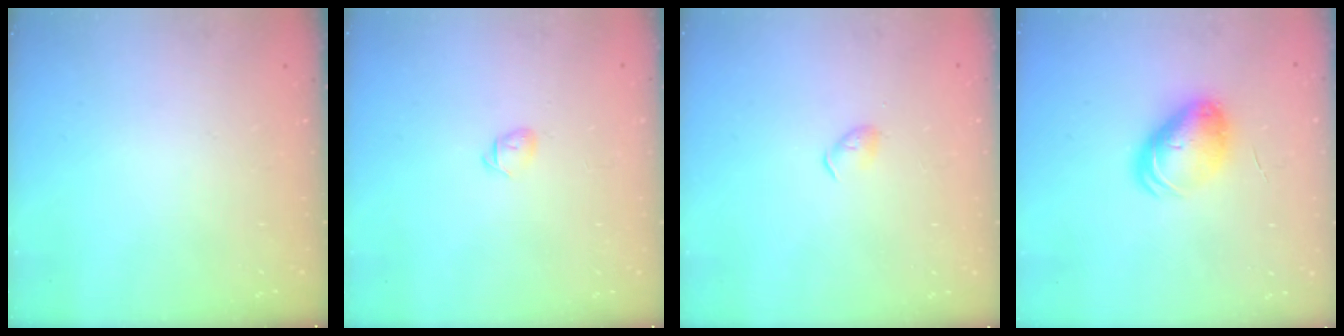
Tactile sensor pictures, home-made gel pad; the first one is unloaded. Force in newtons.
{"total": 3.7, "press": 3.6, "slide": 0.9}
{"total": 3.0, "press": 2.9, "slide": 0.6}
{"total": 8.3, "press": 8.2, "slide": 0.7}